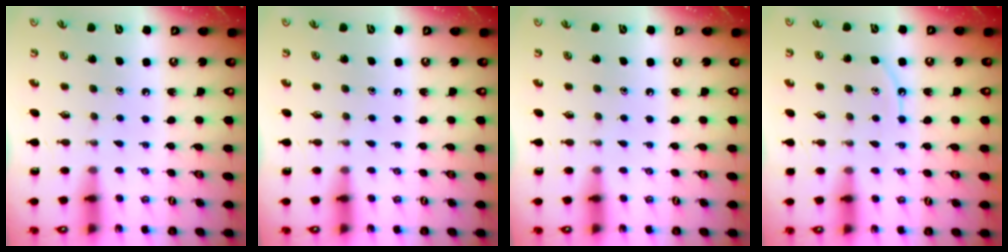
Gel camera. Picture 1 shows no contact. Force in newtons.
{"total": 0.0}
{"total": 0.0}
{"total": 6.2, "press": 6.1, "slide": 0.7}